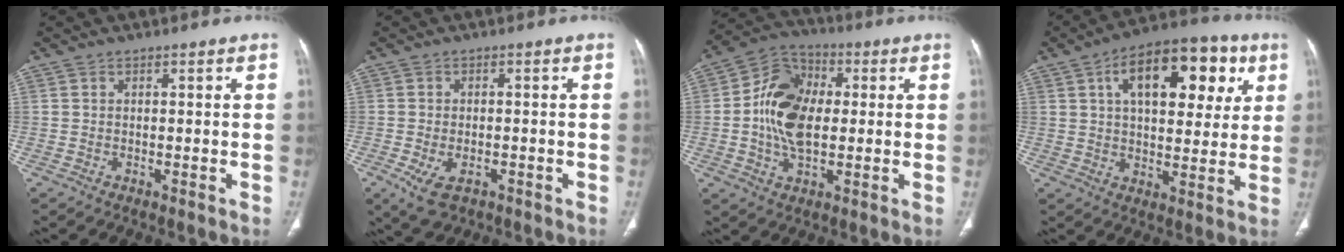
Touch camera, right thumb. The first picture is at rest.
{"total": 5.6, "force": [-2.5, 3.3, 3.7], "torque": [-0.073, 0.004, -0.033]}
{"total": 13.6, "force": [0.3, 8.9, 10.3], "torque": [-0.177, 0.017, -0.002]}
{"total": 19.2, "force": [7.0, 9.9, 14.8], "torque": [-0.172, 0.003, 0.099]}